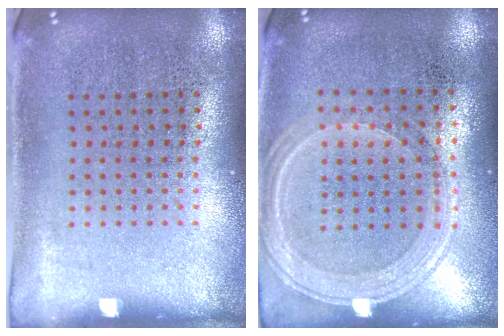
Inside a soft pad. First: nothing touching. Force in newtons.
{"total": 1.2, "press": 1.1, "slide": 0.4}